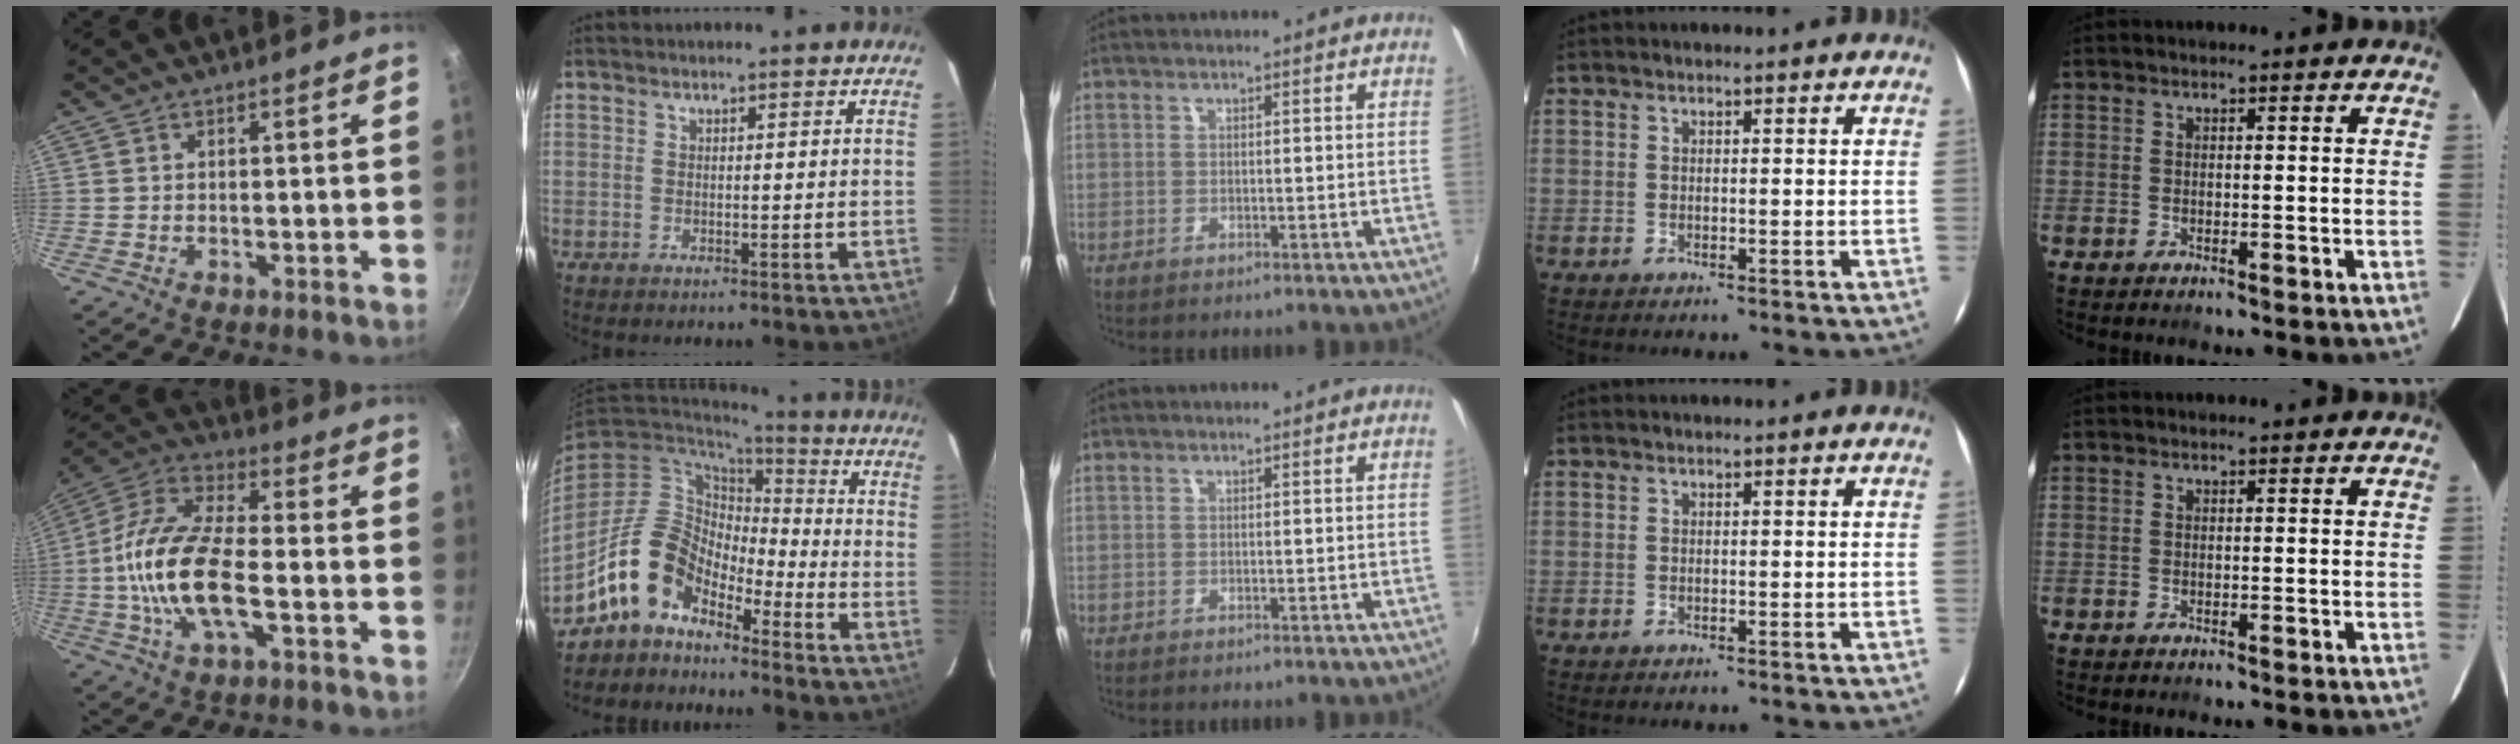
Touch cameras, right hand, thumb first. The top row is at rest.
{"thumb": {"total": 17.1, "force": [-3.1, 7.1, 15.2], "torque": [-0.292, 0.033, -0.078]}, "index": {"total": 11.6, "force": [-8.5, 6.1, 5.0], "torque": [-0.100, 0.027, -0.165]}}